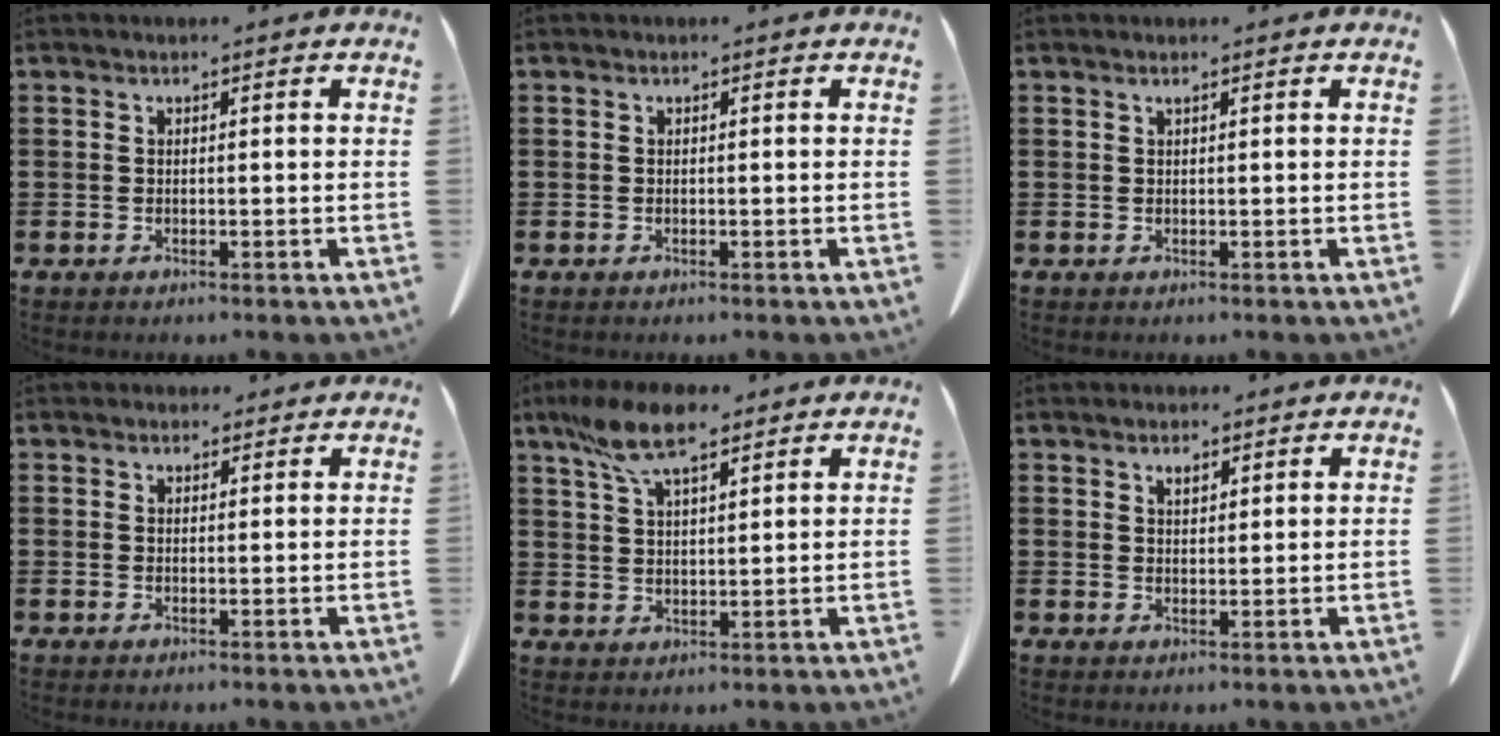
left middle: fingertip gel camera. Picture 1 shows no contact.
{"total": 0.0}
{"total": 0.6, "force": [0.4, 0.0, 0.4], "torque": [-0.009, -0.002, 0.010]}
{"total": 1.8, "force": [1.7, 0.7, 0.2], "torque": [0.000, -0.002, 0.033]}
{"total": 9.1, "force": [6.2, 2.8, 6.0], "torque": [-0.132, -0.005, 0.116]}
{"total": 2.0, "force": [1.6, 0.7, 0.8], "torque": [-0.011, -0.002, 0.030]}